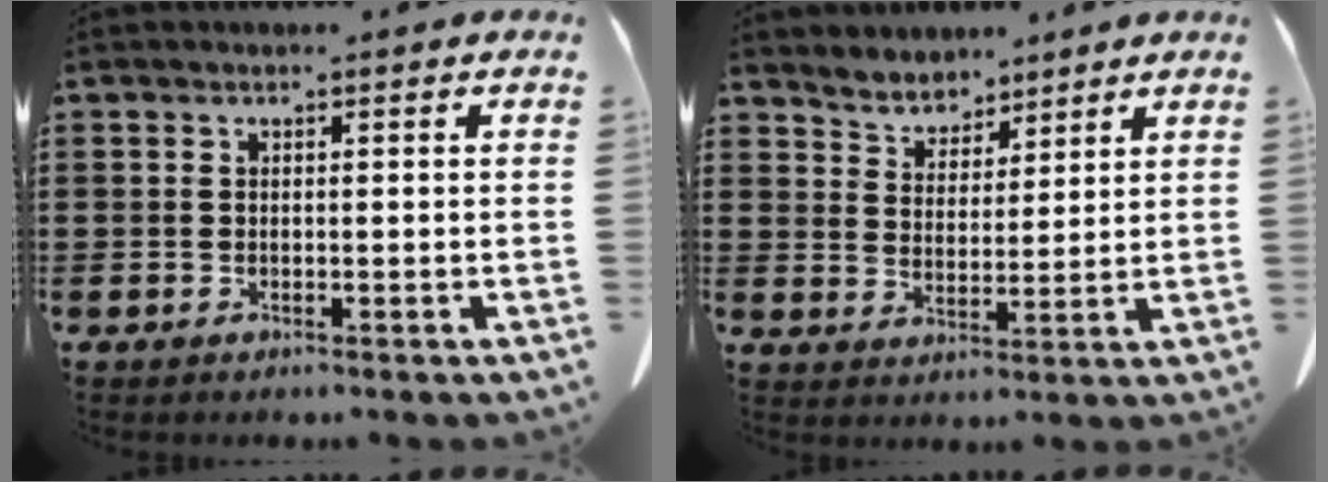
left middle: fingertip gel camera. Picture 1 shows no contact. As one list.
[{"total": 4.1, "force": [3.9, 1.2, -0.4], "torque": [-0.012, -0.017, 0.072]}]